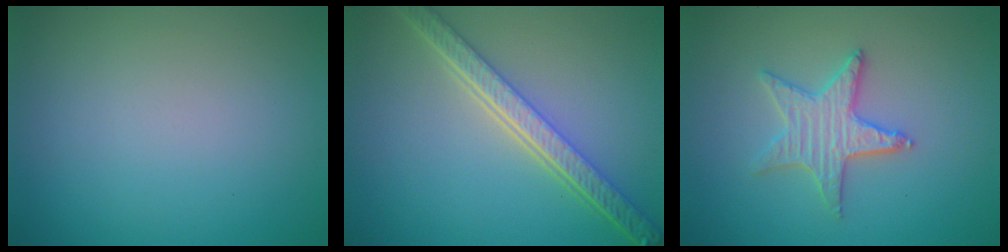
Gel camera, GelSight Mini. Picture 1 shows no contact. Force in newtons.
{"total": 5.7, "press": 4.4, "slide": 3.7}
{"total": 3.1, "press": 3.0, "slide": 0.6}